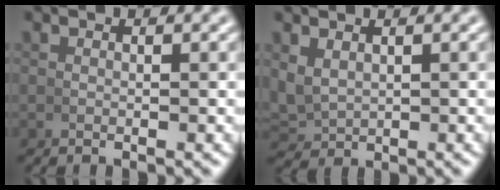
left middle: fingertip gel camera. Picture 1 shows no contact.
{"total": 3.2, "force": [0.9, 2.6, 1.6], "torque": [-0.058, -0.015, 0.032]}